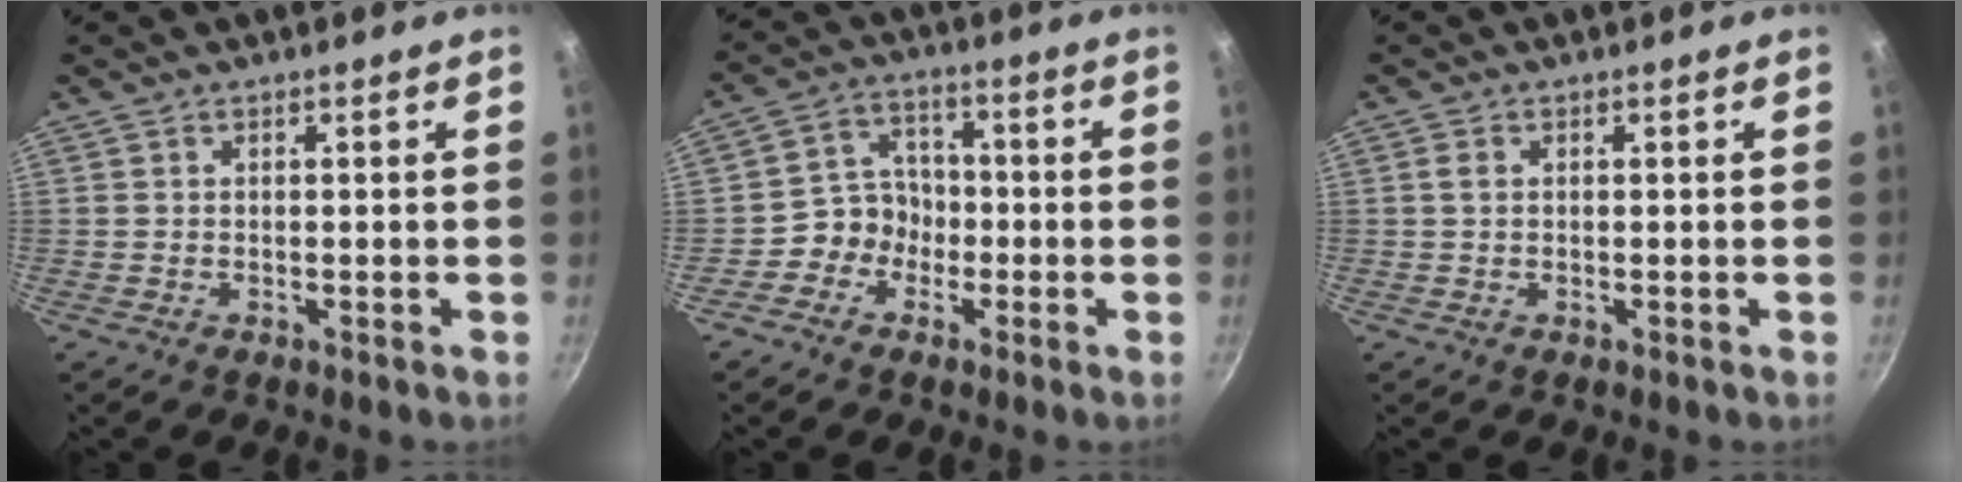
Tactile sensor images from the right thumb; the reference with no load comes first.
{"total": 6.4, "force": [-2.4, 5.6, 1.8], "torque": [0.011, 0.037, -0.052]}
{"total": 1.4, "force": [0.3, 1.0, 1.0], "torque": [-0.017, 0.002, 0.004]}